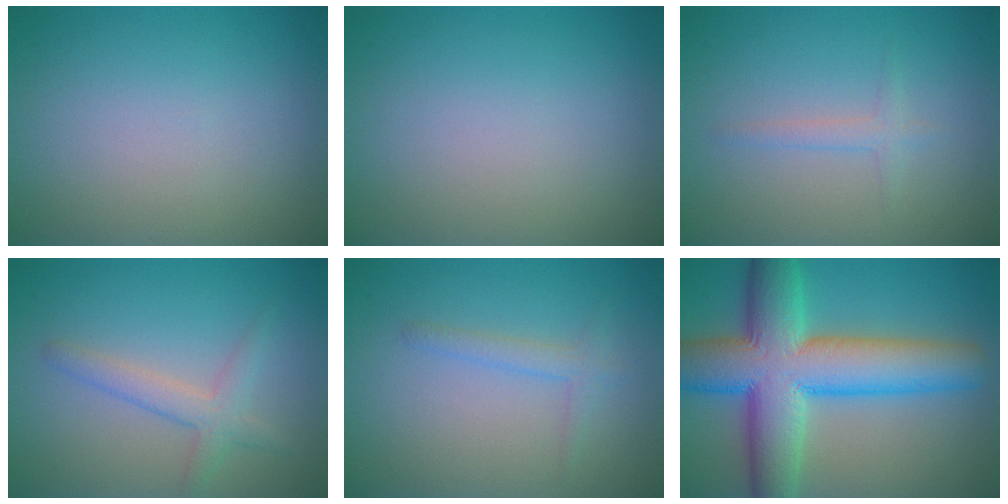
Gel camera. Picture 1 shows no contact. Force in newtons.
{"total": 0.0}
{"total": 1.2, "press": 1.2, "slide": 0.1}
{"total": 2.5, "press": 2.5, "slide": 0.1}
{"total": 1.6, "press": 1.6, "slide": 0.1}
{"total": 12.2, "press": 12.2, "slide": 0.4}